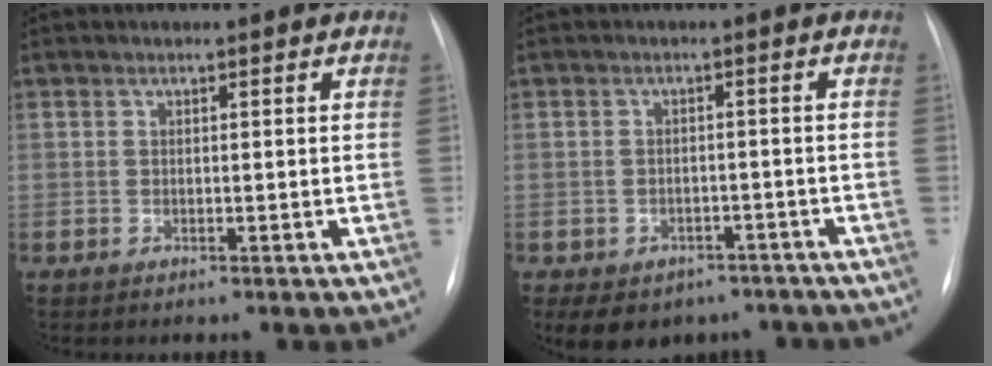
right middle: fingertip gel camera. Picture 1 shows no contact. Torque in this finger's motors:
{"motor_torque": [0.93, -0.96, 0.06, 0.05]}